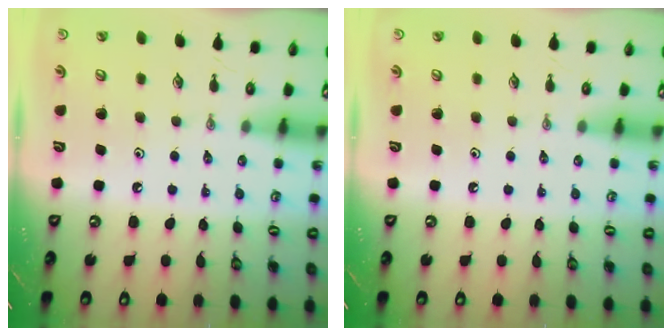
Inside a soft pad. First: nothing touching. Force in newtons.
{"total": 0.0}